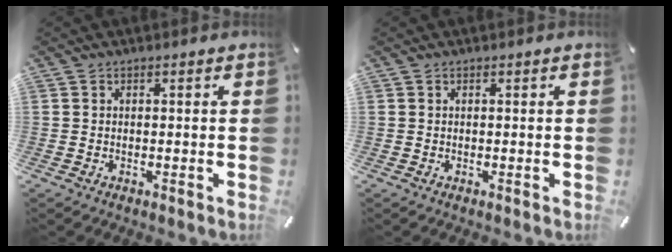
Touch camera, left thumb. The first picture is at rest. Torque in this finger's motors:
{"motor_torque": [-0.19, -0.06, -0.06, 0.08, -0.01]}